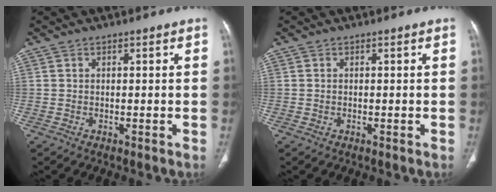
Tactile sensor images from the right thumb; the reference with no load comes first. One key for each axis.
{"total": 0.0}